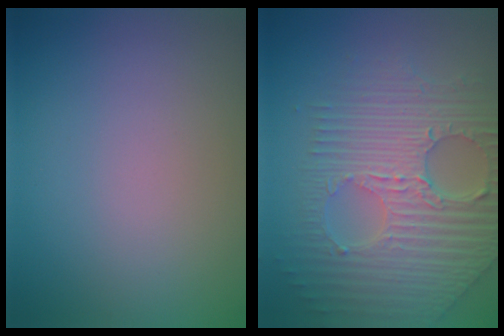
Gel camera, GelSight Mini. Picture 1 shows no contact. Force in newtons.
{"total": 9.0, "press": 6.2, "slide": 6.5}